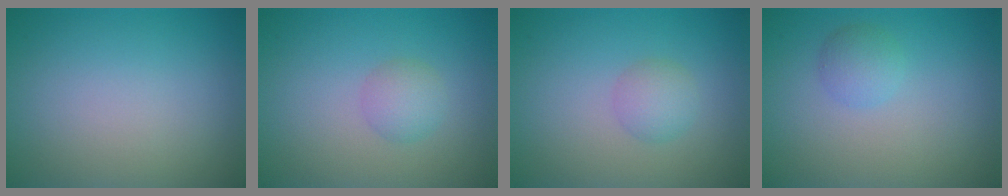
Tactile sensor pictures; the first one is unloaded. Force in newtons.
{"total": 1.9, "press": 1.9, "slide": 0.0}
{"total": 1.9, "press": 1.9, "slide": 0.0}
{"total": 1.7, "press": 1.7, "slide": 0.1}